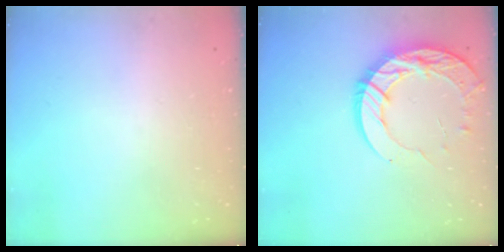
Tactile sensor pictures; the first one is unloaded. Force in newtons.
{"total": 15.5, "press": 15.4, "slide": 1.2}